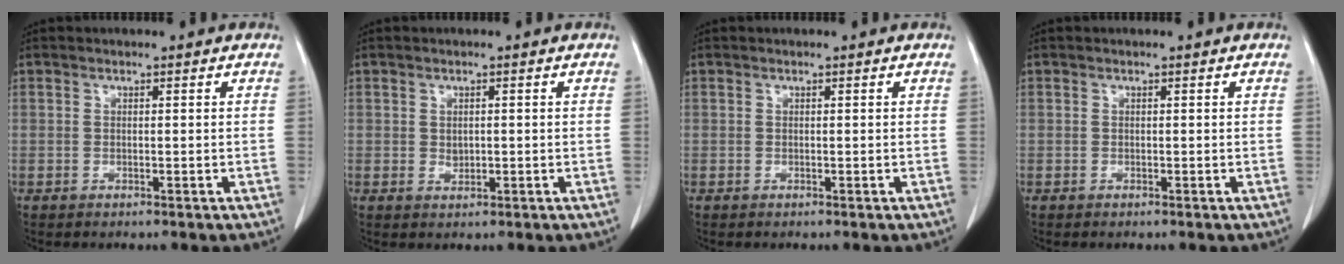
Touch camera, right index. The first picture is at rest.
{"total": 1.3, "force": [0.1, 1.0, 0.9], "torque": [-0.013, -0.001, 0.004]}
{"total": 0.0}
{"total": 0.0}